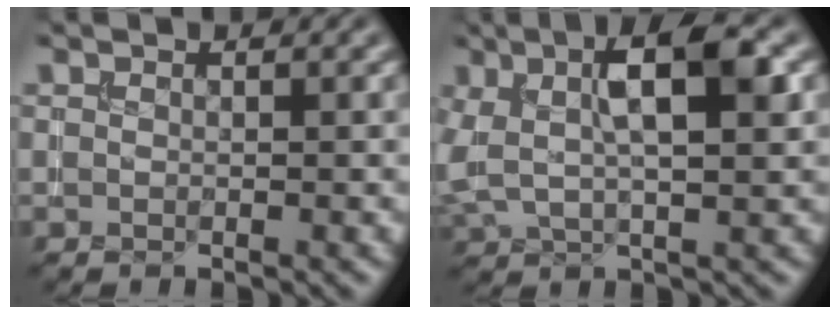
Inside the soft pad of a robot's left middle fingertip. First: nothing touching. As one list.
[{"total": 6.7, "force": [1.7, 2.6, 6.0], "torque": [-0.115, 0.007, 0.027]}]